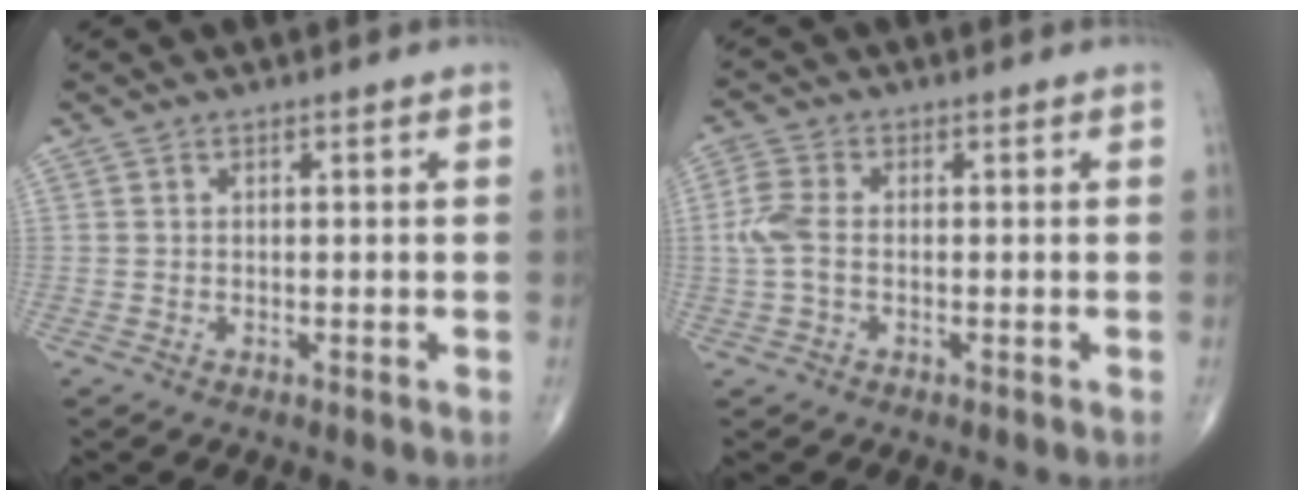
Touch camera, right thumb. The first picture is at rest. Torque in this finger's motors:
{"motor_torque": [0.19, -0.03, 0.27, 0.34, 0.16]}